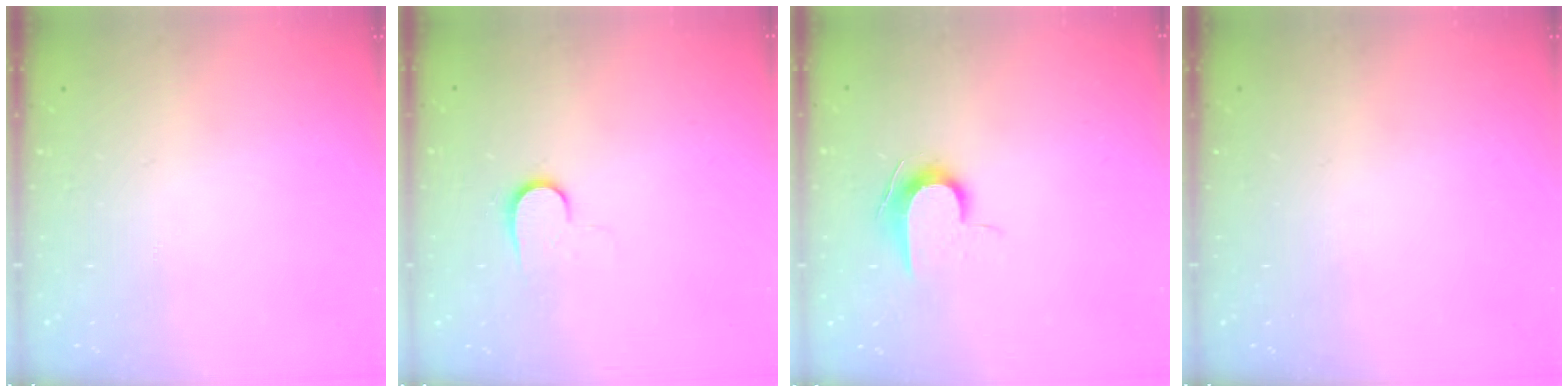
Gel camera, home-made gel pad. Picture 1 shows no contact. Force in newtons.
{"total": 6.4, "press": 6.3, "slide": 0.7}
{"total": 7.8, "press": 7.8, "slide": 0.7}
{"total": 0.0}